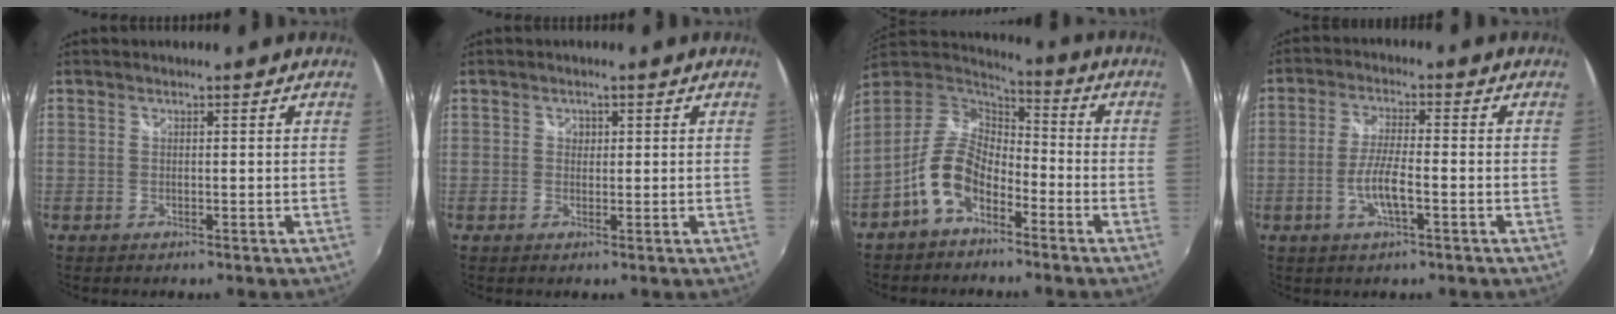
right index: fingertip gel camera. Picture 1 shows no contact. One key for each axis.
{"total": 1.1, "fx": 0.2, "fy": 1.1, "fz": 0.3, "tx": 0.000, "ty": 0.002, "tz": 0.001}
{"total": 11.7, "fx": -5.8, "fy": 6.5, "fz": 7.8, "tx": -0.162, "ty": 0.013, "tz": -0.110}
{"total": 6.1, "fx": -2.2, "fy": 1.0, "fz": 5.6, "tx": -0.114, "ty": -0.003, "tz": -0.041}